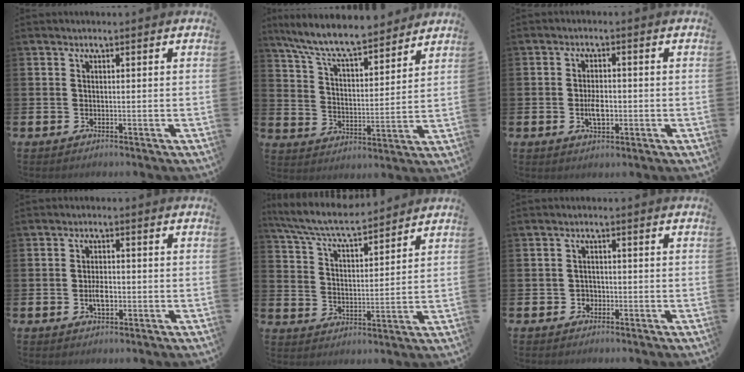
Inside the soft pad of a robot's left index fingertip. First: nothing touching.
{"total": 9.2, "force": [8.5, 1.5, 3.2], "torque": [-0.096, -0.055, 0.149]}
{"total": 3.5, "force": [-0.5, 1.8, 2.9], "torque": [-0.042, -0.002, -0.012]}
{"total": 2.8, "force": [-0.5, 1.5, 2.3], "torque": [-0.031, -0.002, -0.012]}
{"total": 7.1, "force": [6.7, 0.7, 2.4], "torque": [-0.080, -0.036, 0.119]}
{"total": 1.5, "force": [-0.7, 1.4, 0.1], "torque": [-0.003, 0.002, -0.018]}